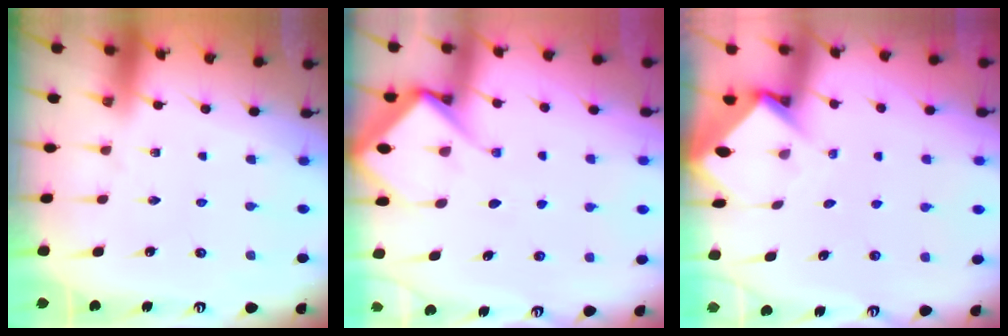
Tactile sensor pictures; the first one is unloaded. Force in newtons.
{"total": 9.2, "press": 9.2, "slide": 0.9}
{"total": 3.7, "press": 3.7, "slide": 0.2}